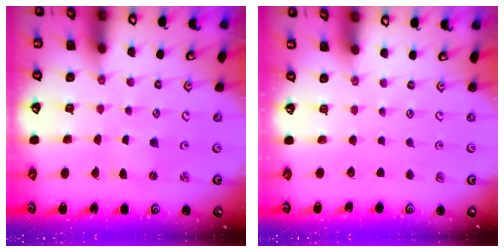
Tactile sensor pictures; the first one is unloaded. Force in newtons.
{"total": 0.0}